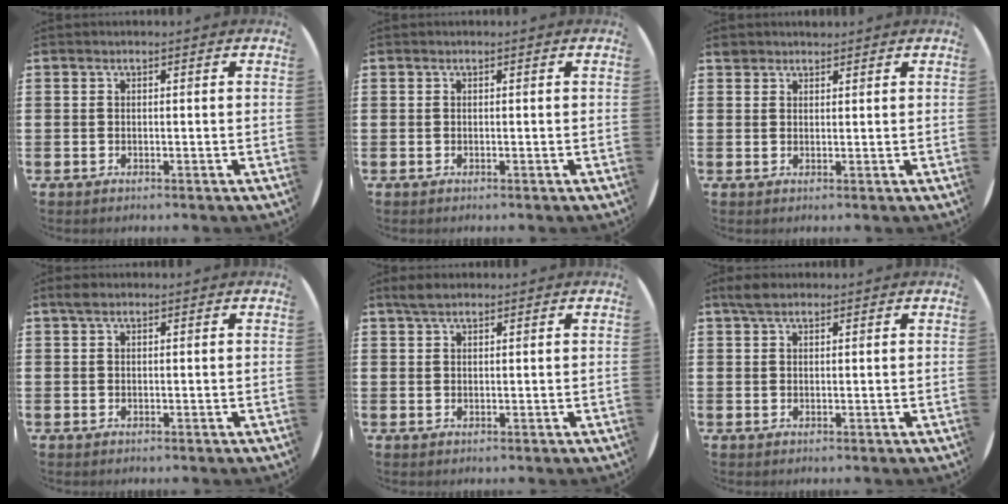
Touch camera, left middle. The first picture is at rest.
{"total": 0.0}
{"total": 1.6, "force": [1.5, 0.6, 0.0], "torque": [0.006, 0.001, 0.028]}
{"total": 1.0, "force": [0.6, 0.5, 0.5], "torque": [-0.003, 0.002, 0.009]}
{"total": 2.2, "force": [1.8, 0.8, 1.1], "torque": [-0.024, 0.008, 0.032]}
{"total": 2.2, "force": [1.7, 0.9, 1.1], "torque": [-0.016, 0.004, 0.030]}